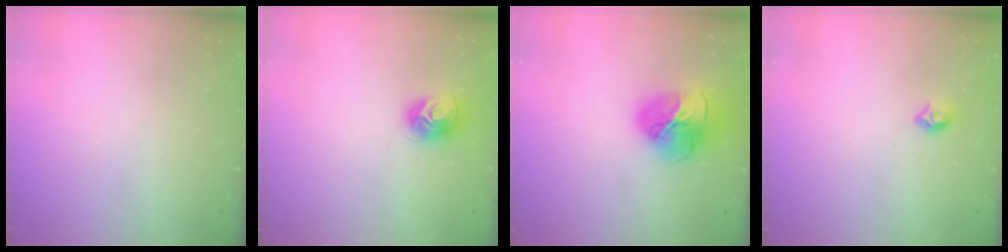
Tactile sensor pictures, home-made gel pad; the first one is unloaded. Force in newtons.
{"total": 12.3, "press": 12.2, "slide": 0.9}
{"total": 18.0, "press": 17.9, "slide": 1.8}
{"total": 6.0, "press": 5.9, "slide": 0.9}